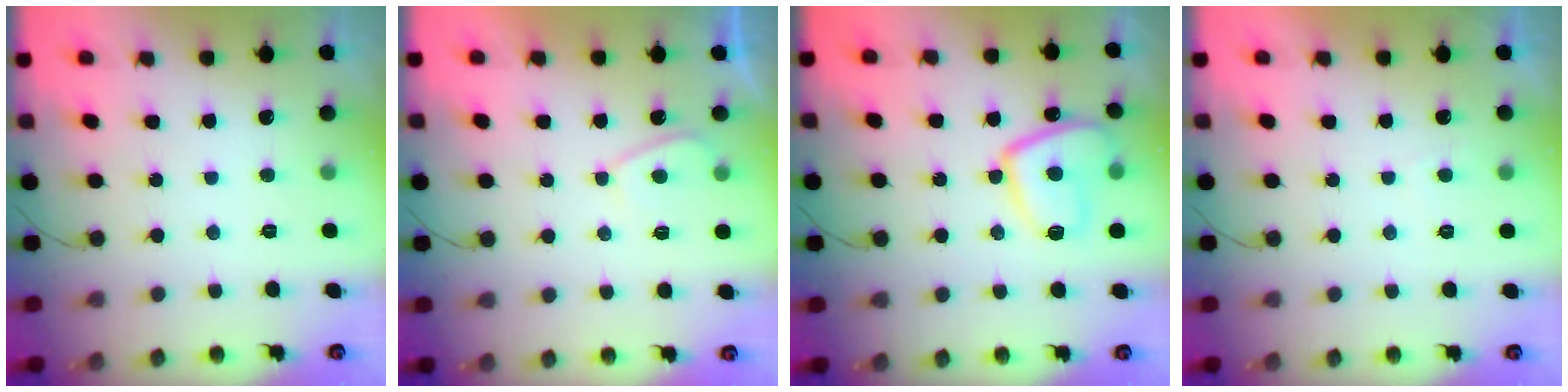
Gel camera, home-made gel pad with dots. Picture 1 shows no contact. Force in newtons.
{"total": 2.8, "press": 2.8, "slide": 0.7}
{"total": 11.5, "press": 11.4, "slide": 1.3}
{"total": 1.1, "press": 1.0, "slide": 0.5}